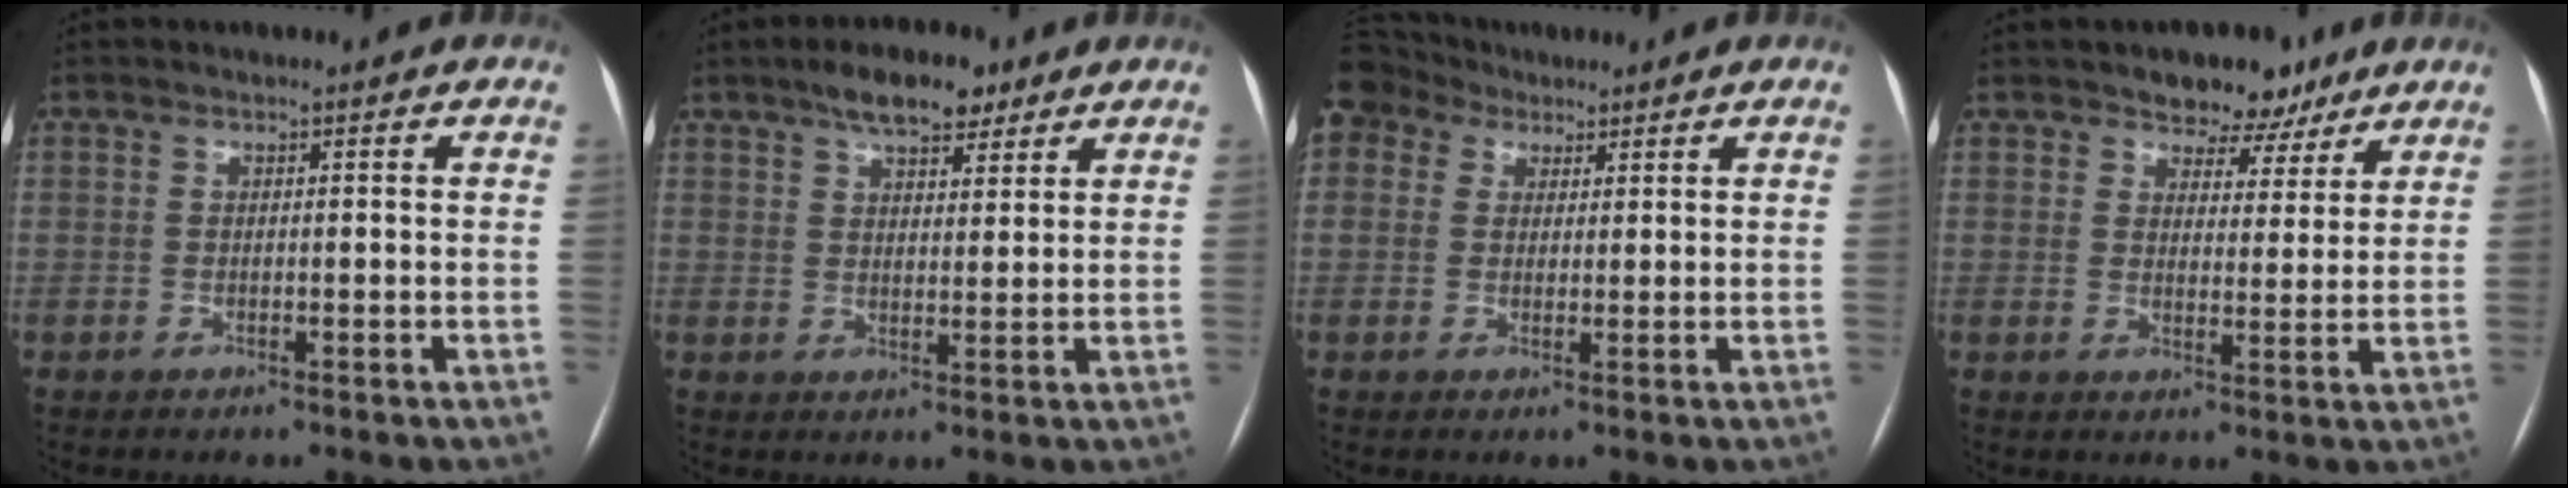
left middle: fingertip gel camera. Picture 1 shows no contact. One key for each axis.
{"total": 7.5, "fx": 5.2, "fy": 2.9, "fz": 4.5, "tx": -0.067, "ty": 0.013, "tz": 0.083}
{"total": 5.5, "fx": 4.1, "fy": 3.6, "fz": 0.8, "tx": -0.026, "ty": 0.032, "tz": 0.084}
{"total": 6.5, "fx": 4.9, "fy": 3.7, "fz": 1.9, "tx": -0.012, "ty": 0.006, "tz": 0.070}